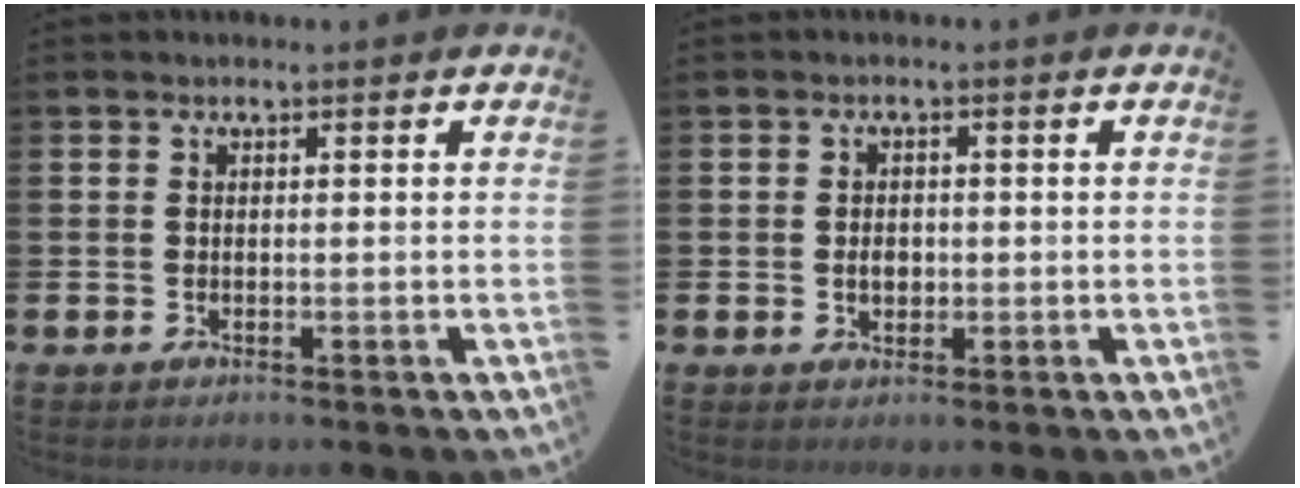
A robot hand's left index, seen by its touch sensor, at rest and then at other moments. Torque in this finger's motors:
{"motor_torque": [0.28, -0.12, 0.03, 0.06]}